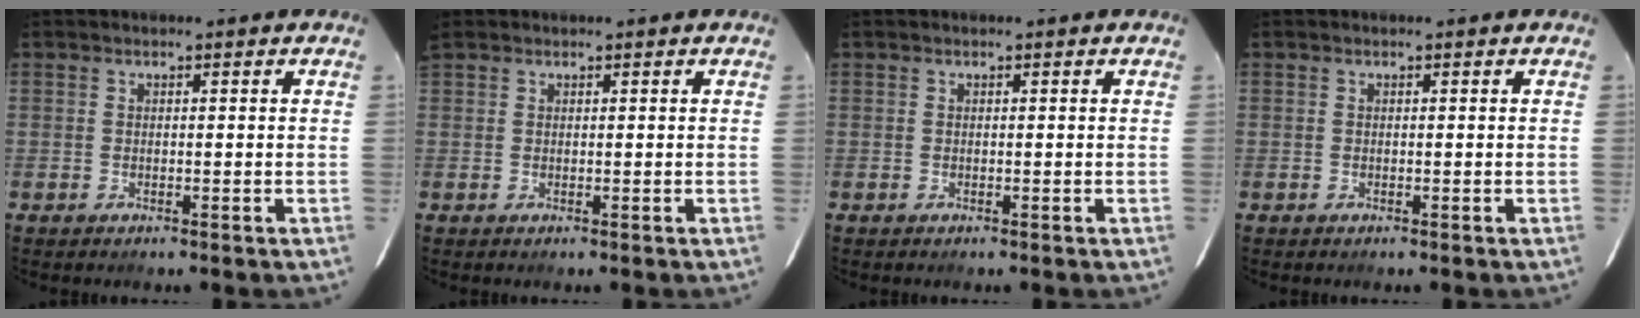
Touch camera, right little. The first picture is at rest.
{"total": 1.3, "force": [0.8, 0.9, 0.4], "torque": [-0.007, 0.005, 0.012]}
{"total": 0.0}
{"total": 0.0}